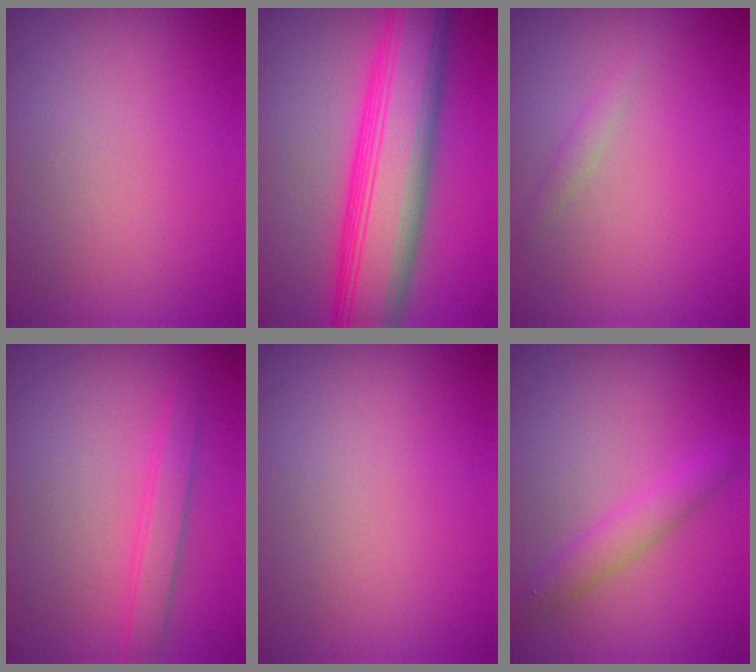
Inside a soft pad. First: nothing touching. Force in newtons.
{"total": 11.4, "press": 11.4, "slide": 0.3}
{"total": 0.9, "press": 0.9, "slide": 0.1}
{"total": 2.1, "press": 2.1, "slide": 0.1}
{"total": 0.0}
{"total": 2.2, "press": 2.2, "slide": 0.1}